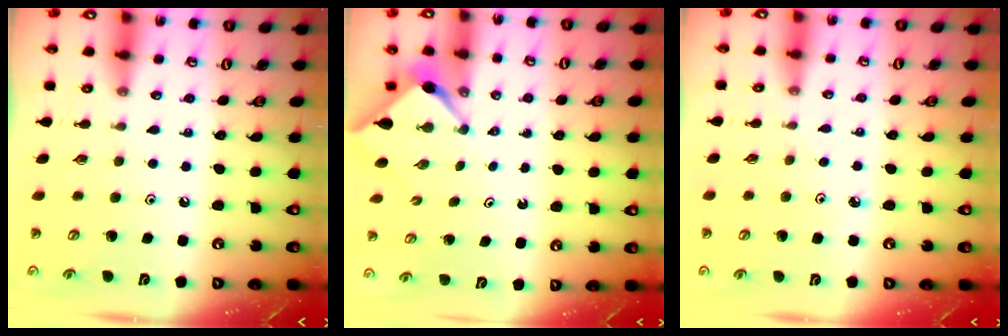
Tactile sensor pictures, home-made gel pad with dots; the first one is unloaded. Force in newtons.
{"total": 2.5, "press": 2.4, "slide": 0.3}
{"total": 2.2, "press": 2.2, "slide": 0.3}